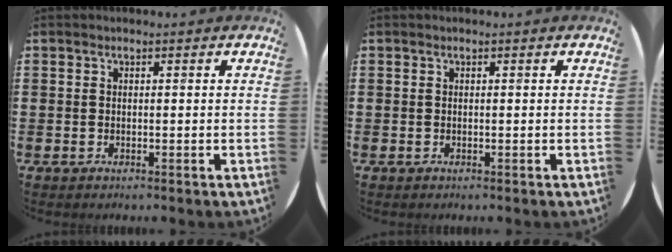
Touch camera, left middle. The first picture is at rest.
{"total": 0.0}